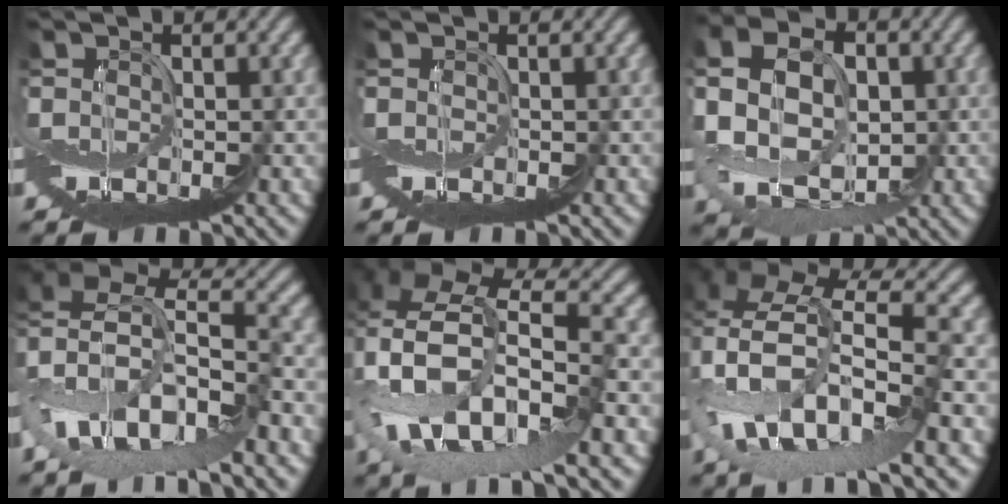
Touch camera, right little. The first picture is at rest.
{"total": 0.0}
{"total": 4.7, "force": [0.5, 3.7, 2.9], "torque": [-0.090, 0.021, 0.007]}
{"total": 5.9, "force": [-4.0, 1.9, 3.9], "torque": [-0.127, 0.015, -0.058]}
{"total": 6.2, "force": [-2.1, 2.4, 5.3], "torque": [-0.177, 0.019, -0.036]}
{"total": 5.6, "force": [-1.9, 1.7, 4.9], "torque": [-0.160, 0.028, -0.036]}